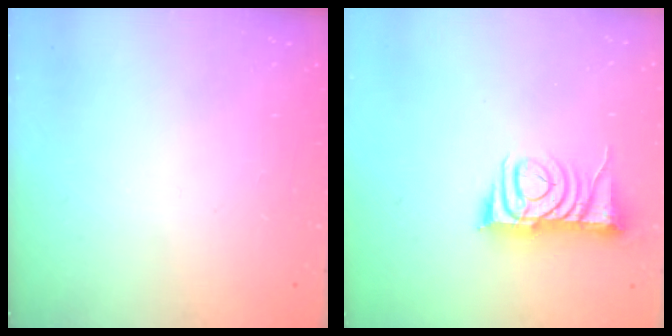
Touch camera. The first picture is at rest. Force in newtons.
{"total": 7.5, "press": 7.4, "slide": 0.7}